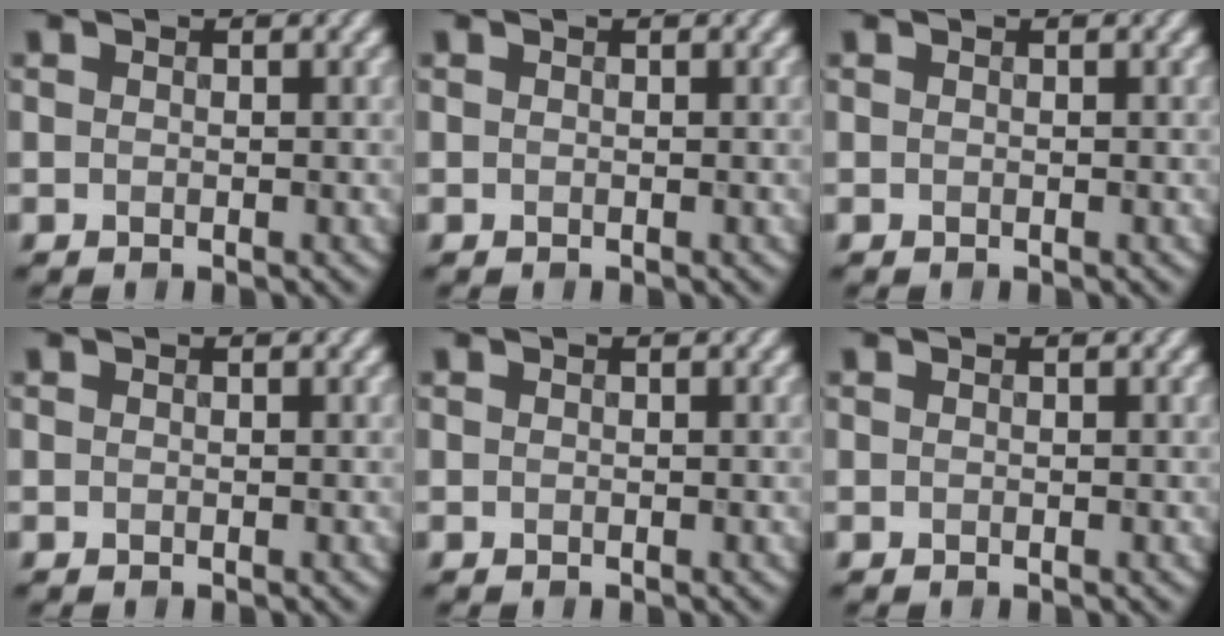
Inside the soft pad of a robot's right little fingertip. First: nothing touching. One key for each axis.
{"total": 0.0}
{"total": 0.0}
{"total": 0.0}
{"total": 0.0}
{"total": 0.0}